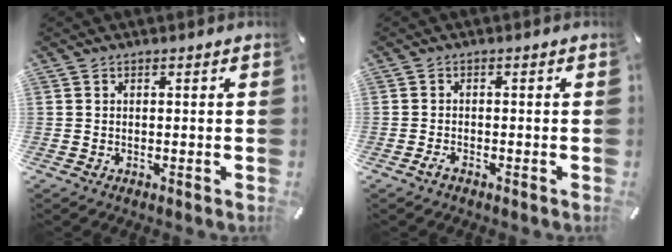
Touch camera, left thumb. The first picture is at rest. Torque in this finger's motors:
{"motor_torque": [0.00, 0.00, 0.05, 0.03, 0.00]}